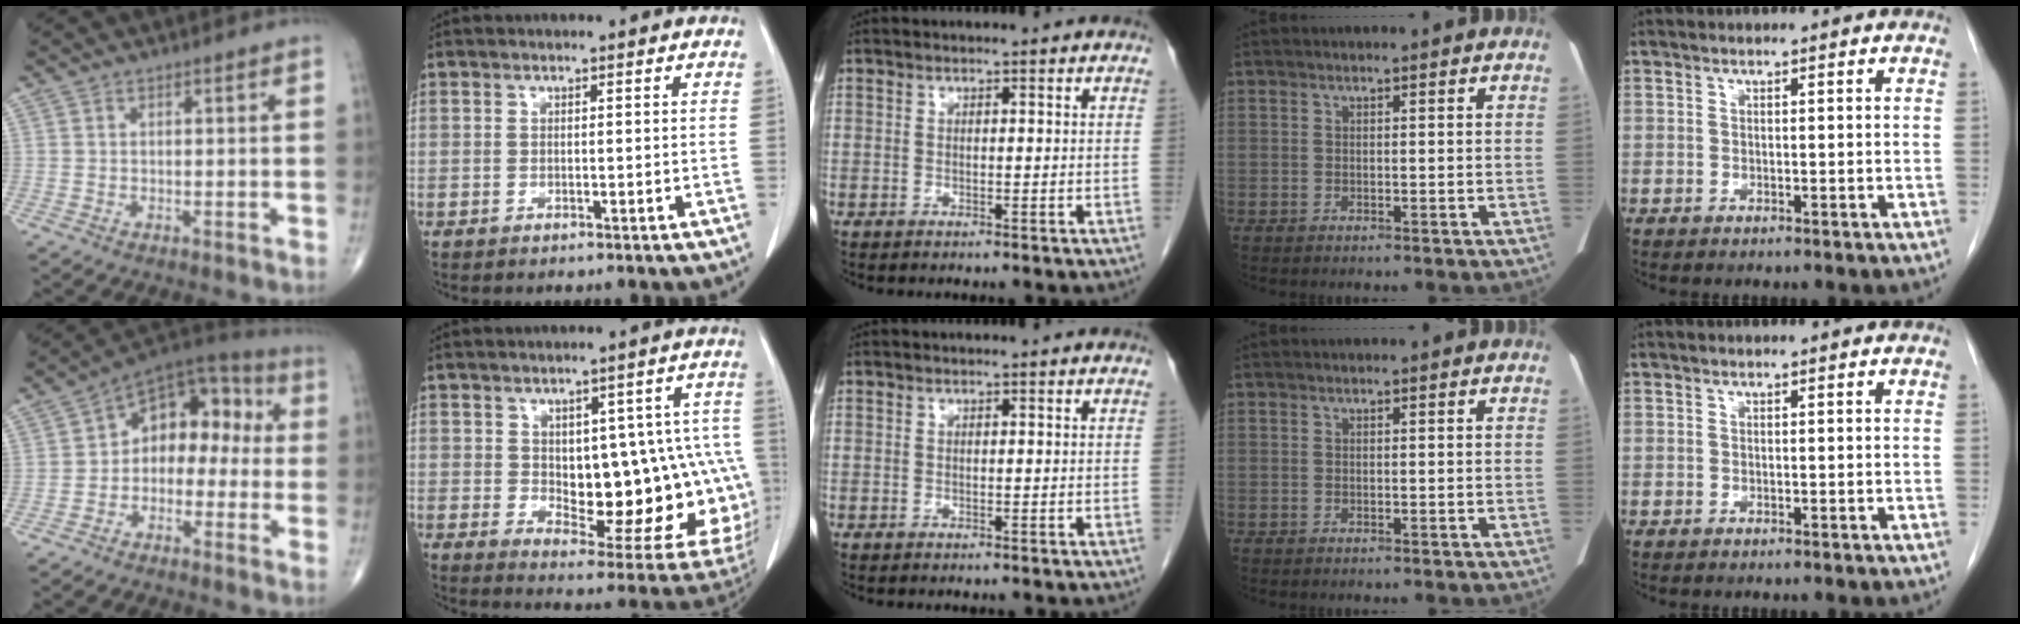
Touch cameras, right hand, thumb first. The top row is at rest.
{"thumb": {"total": 12.5, "force": [-0.8, 8.7, 9.0], "torque": [-0.082, 0.053, -0.034]}, "index": {"total": 19.4, "force": [-0.9, 8.8, 17.2], "torque": [-0.158, 0.024, 0.021]}}